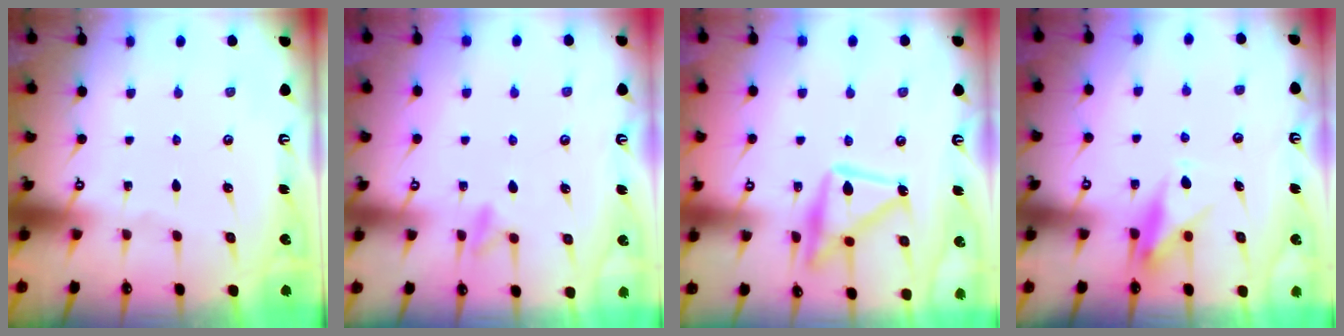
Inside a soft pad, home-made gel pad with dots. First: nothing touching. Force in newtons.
{"total": 7.0, "press": 7.0, "slide": 1.0}
{"total": 15.2, "press": 15.2, "slide": 0.7}
{"total": 7.8, "press": 7.8, "slide": 0.5}